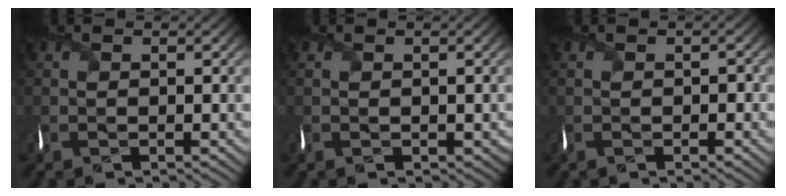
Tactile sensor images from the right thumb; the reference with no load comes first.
{"total": 1.0, "force": [0.1, 1.0, 0.2], "torque": [-0.006, -0.005, 0.001]}
{"total": 1.0, "force": [-0.4, 0.7, 0.6], "torque": [-0.010, -0.004, -0.007]}